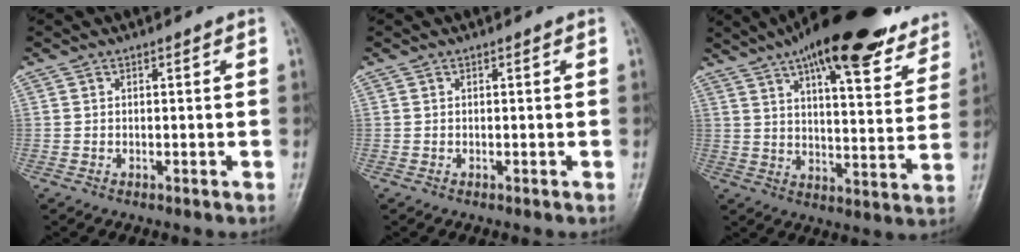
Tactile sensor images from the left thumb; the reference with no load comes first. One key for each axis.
{"total": 0.0}
{"total": 26.1, "fx": 18.2, "fy": 8.3, "fz": 16.7, "tx": -0.219, "ty": -0.039, "tz": 0.250}